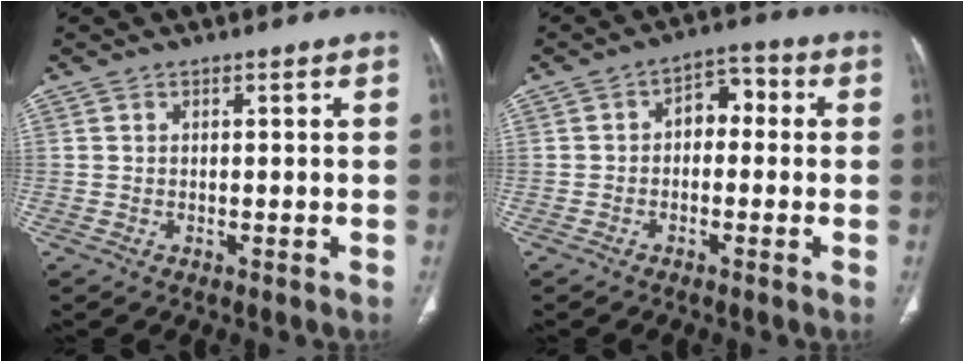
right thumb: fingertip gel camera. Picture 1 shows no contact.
{"total": 5.5, "force": [-0.1, 3.8, 4.0], "torque": [-0.037, 0.027, -0.016]}